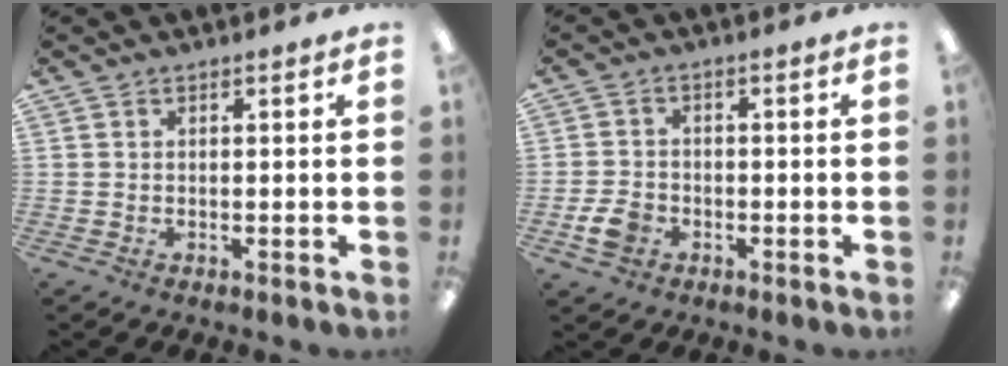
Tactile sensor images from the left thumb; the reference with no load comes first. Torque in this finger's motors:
{"motor_torque": [0.02, 0.60, 0.27, -0.26, 0.00]}